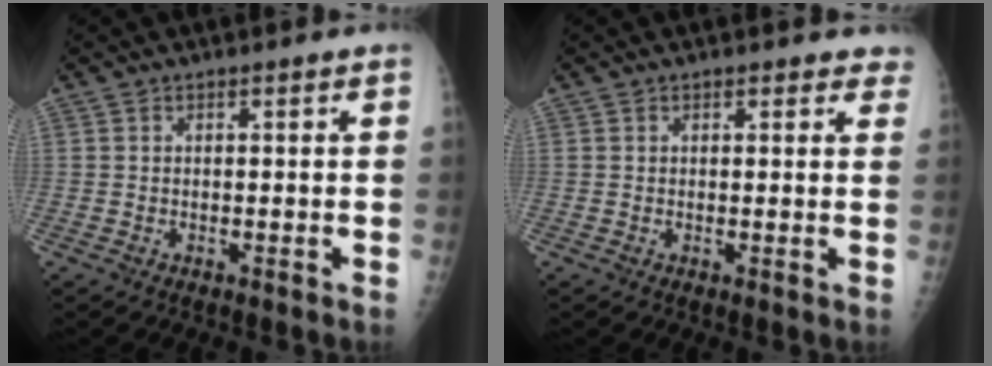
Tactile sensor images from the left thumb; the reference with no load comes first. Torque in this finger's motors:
{"motor_torque": [0.01, -0.06, -0.11, -0.14, 0.02]}